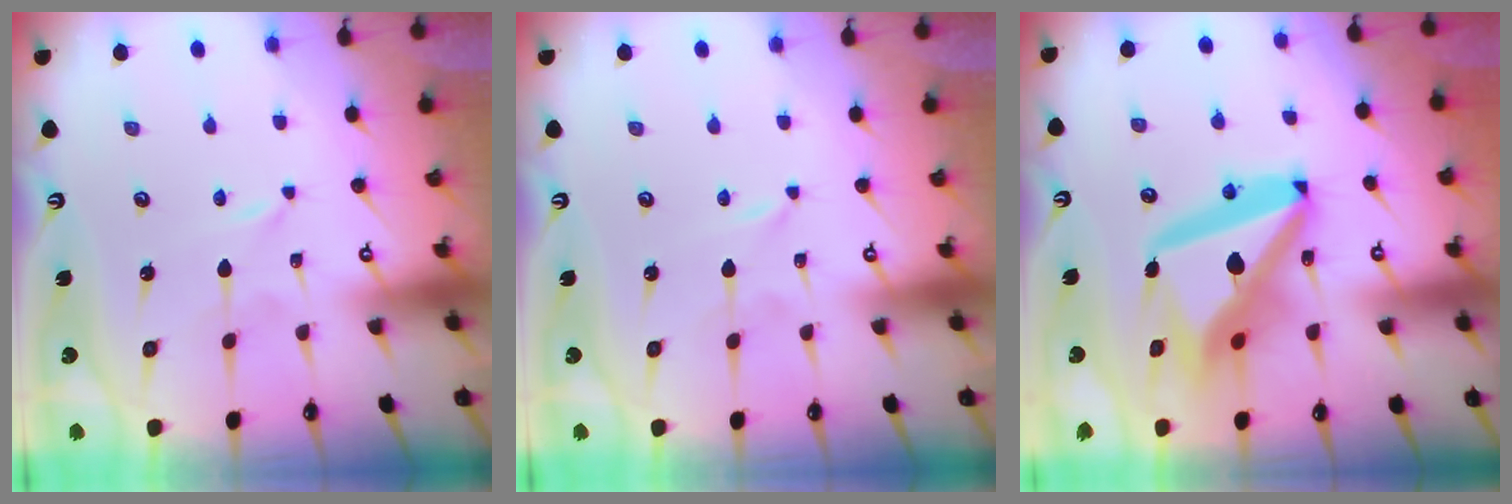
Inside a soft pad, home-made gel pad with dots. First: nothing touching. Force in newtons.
{"total": 0.0}
{"total": 20.9, "press": 20.7, "slide": 2.5}